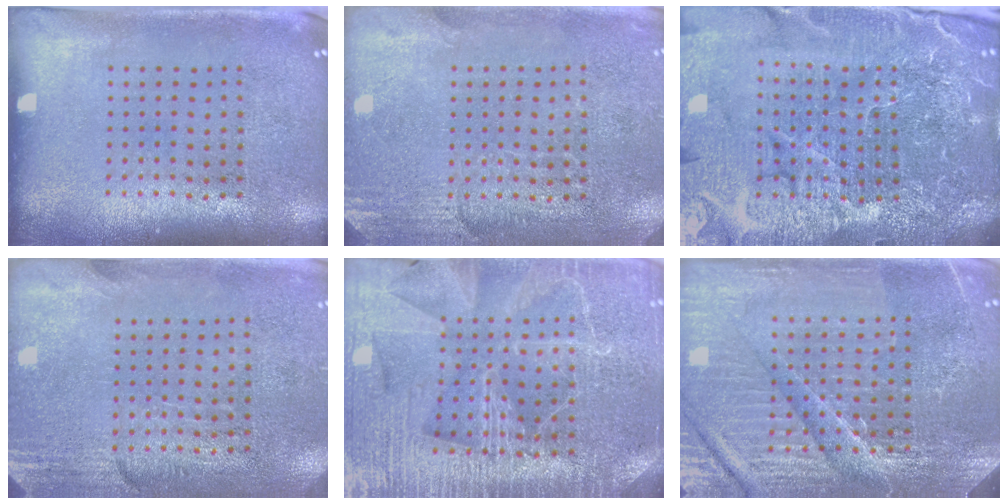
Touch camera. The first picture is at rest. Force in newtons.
{"total": 2.7, "press": 2.4, "slide": 1.1}
{"total": 6.7, "press": 5.9, "slide": 3.1}
{"total": 2.8, "press": 2.4, "slide": 1.4}
{"total": 4.2, "press": 3.9, "slide": 1.5}
{"total": 4.8, "press": 4.6, "slide": 1.5}